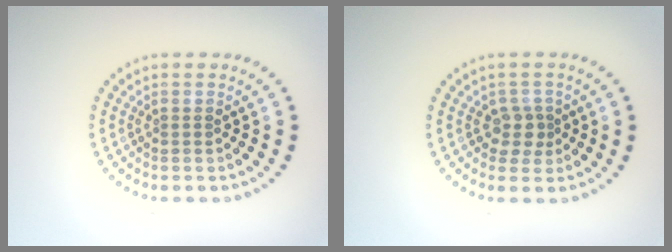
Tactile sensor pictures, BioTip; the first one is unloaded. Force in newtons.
{"total": 1.9, "press": 1.6, "slide": 1.0}